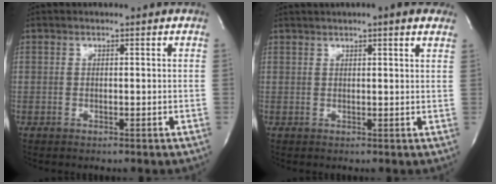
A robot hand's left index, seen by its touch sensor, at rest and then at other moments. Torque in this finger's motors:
{"motor_torque": [0.41, -0.47, 0.90, 0.19]}